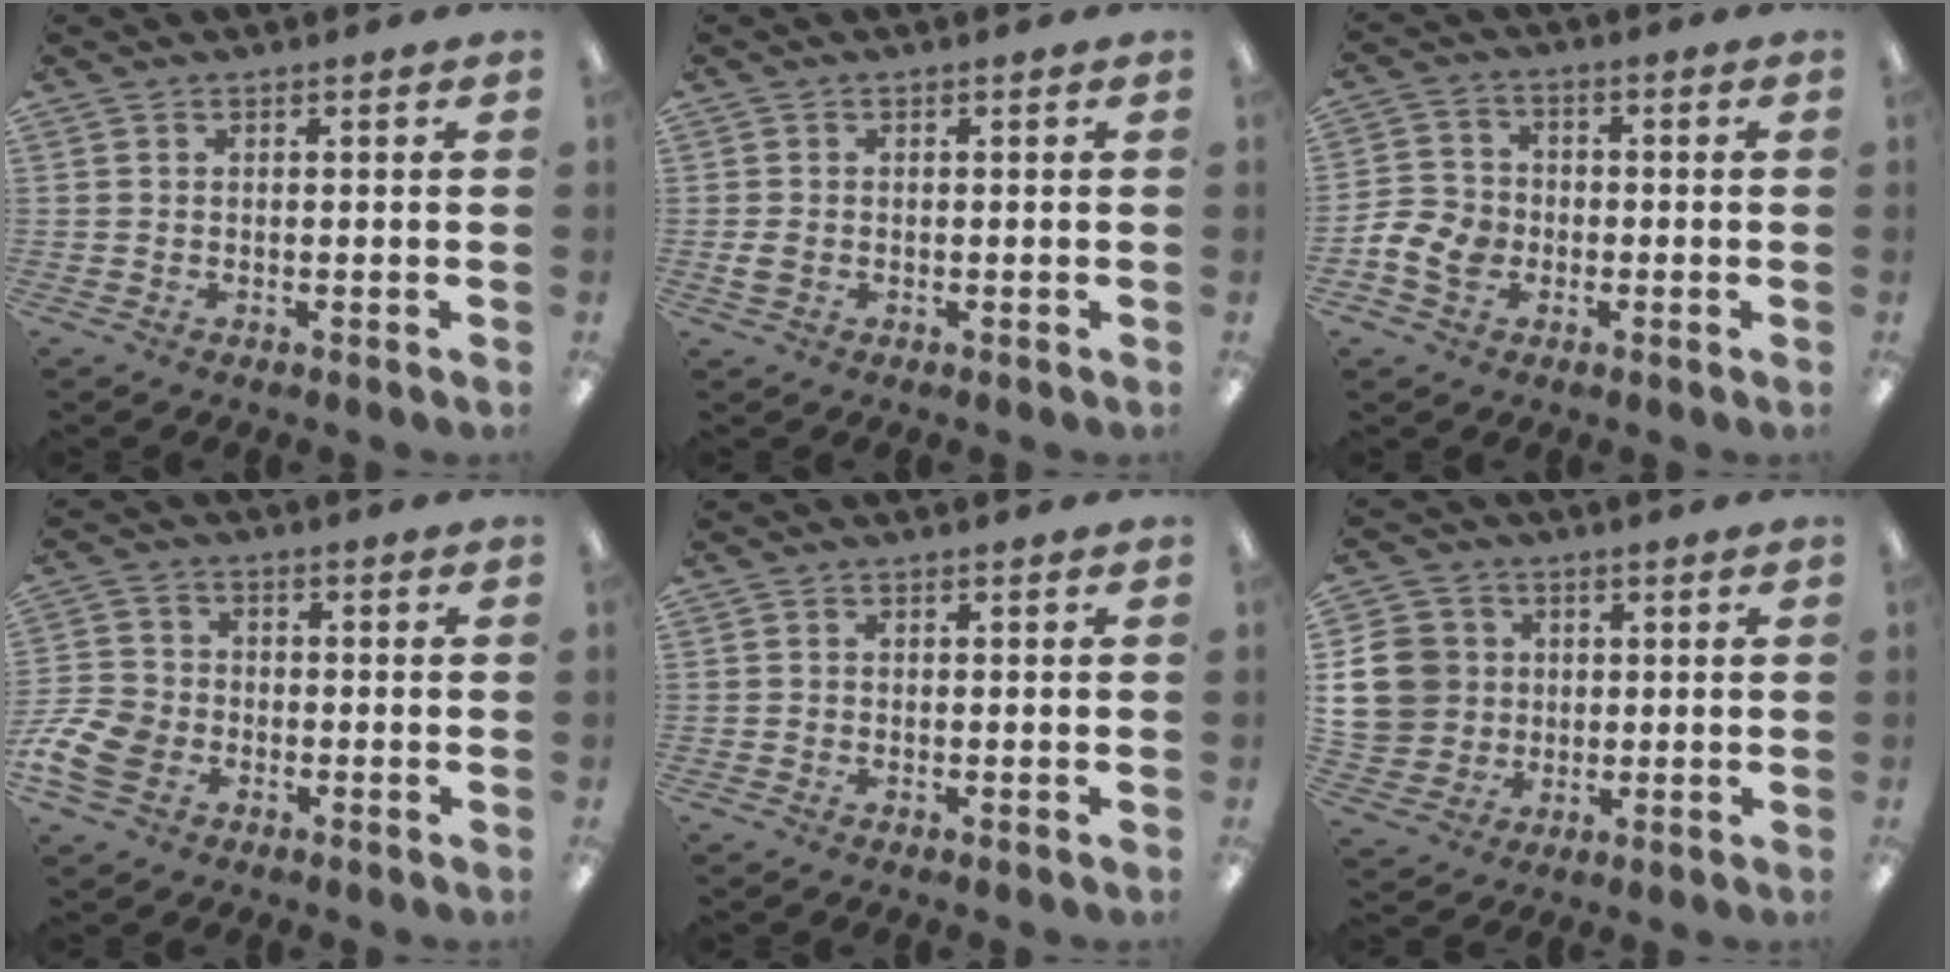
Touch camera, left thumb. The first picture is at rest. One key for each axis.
{"total": 2.0, "fx": -0.6, "fy": 1.4, "fz": 1.3, "tx": -0.029, "ty": -0.002, "tz": -0.011}
{"total": 7.3, "fx": -2.5, "fy": 6.0, "fz": 3.3, "tx": -0.076, "ty": 0.017, "tz": -0.044}
{"total": 10.1, "fx": -4.1, "fy": 7.5, "fz": 5.4, "tx": -0.133, "ty": 0.020, "tz": -0.075}
{"total": 0.6, "fx": -0.5, "fy": 0.3, "fz": 0.0, "tx": 0.001, "ty": -0.002, "tz": -0.010}
{"total": 12.6, "fx": 1.6, "fy": 11.6, "fz": 4.7, "tx": -0.108, "ty": 0.008, "tz": 0.037}